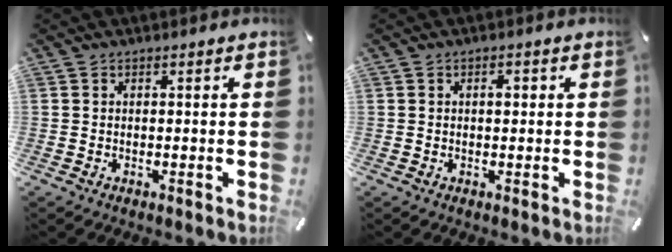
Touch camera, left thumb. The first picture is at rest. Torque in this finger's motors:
{"motor_torque": [0.56, 0.64, 0.49, -0.14, 0.00]}